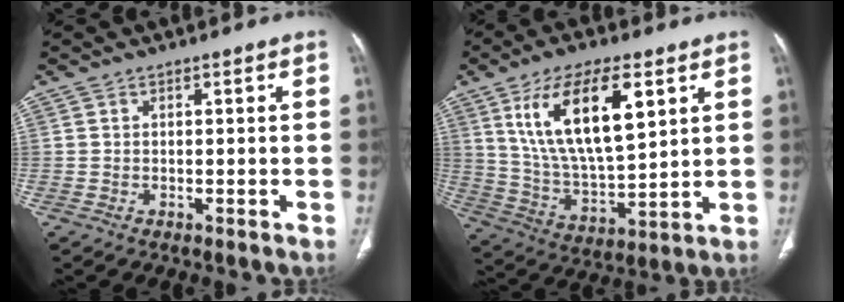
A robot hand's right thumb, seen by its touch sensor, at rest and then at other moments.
{"total": 18.7, "force": [7.4, 7.7, 15.4], "torque": [-0.263, -0.027, 0.143]}